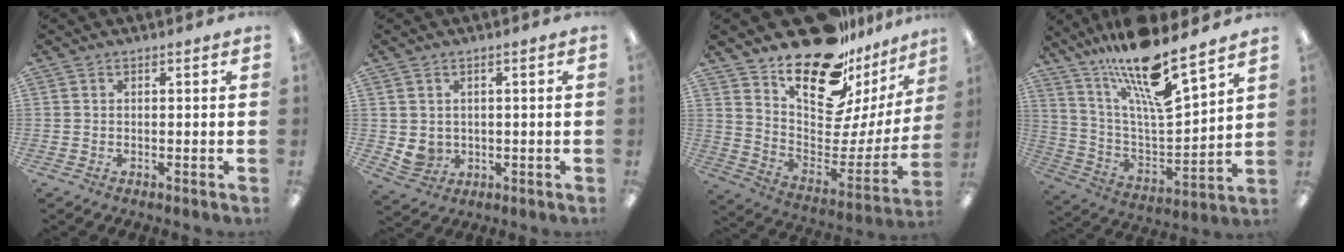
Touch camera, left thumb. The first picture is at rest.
{"total": 3.8, "force": [1.0, 3.5, 1.0], "torque": [-0.024, -0.004, 0.019]}
{"total": 22.3, "force": [16.6, 9.8, 11.3], "torque": [-0.166, -0.131, 0.290]}
{"total": 19.0, "force": [14.7, 3.7, 11.5], "torque": [-0.217, -0.099, 0.250]}